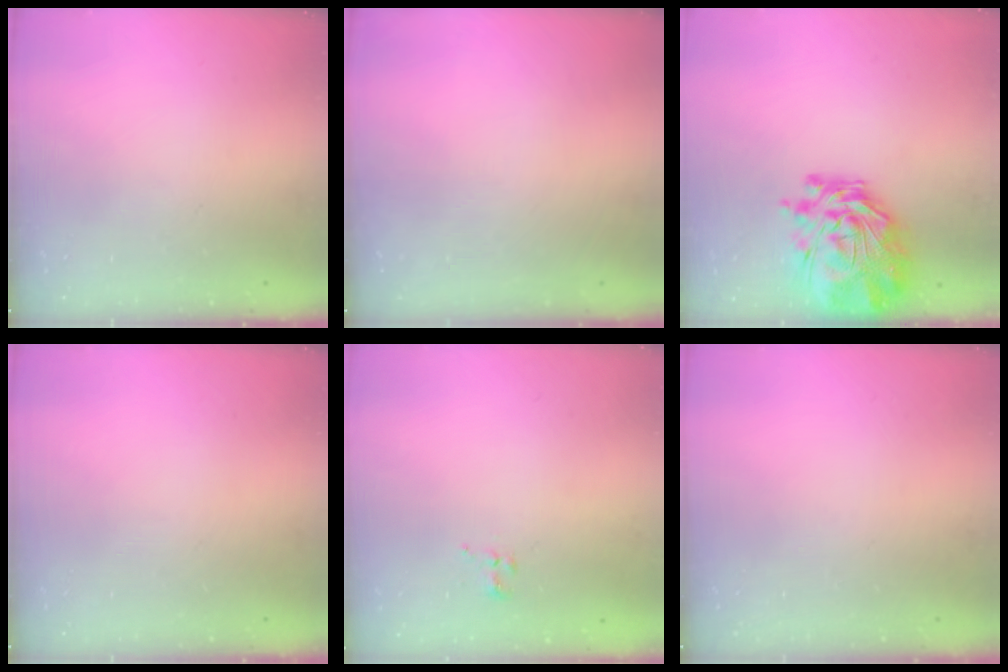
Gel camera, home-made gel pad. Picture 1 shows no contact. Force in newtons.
{"total": 0.0}
{"total": 7.7, "press": 7.0, "slide": 3.2}
{"total": 0.0}
{"total": 2.8, "press": 2.5, "slide": 1.3}
{"total": 0.0}